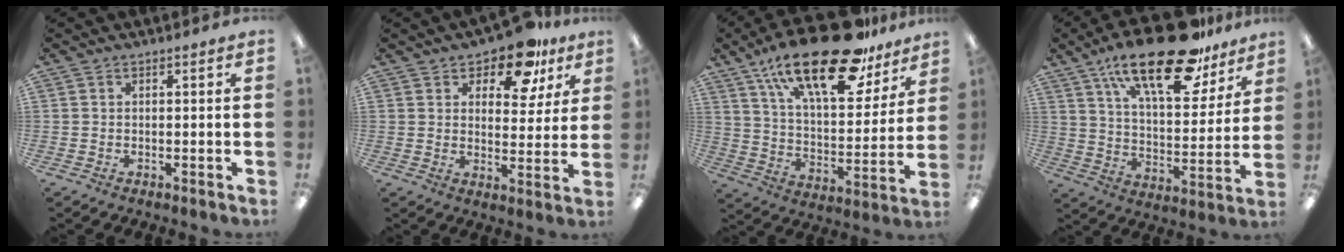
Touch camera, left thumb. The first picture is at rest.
{"total": 11.5, "force": [8.5, 5.0, 5.9], "torque": [-0.089, -0.043, 0.149]}
{"total": 25.8, "force": [17.6, 10.0, 15.9], "torque": [-0.260, -0.100, 0.297]}
{"total": 23.8, "force": [16.4, 9.3, 14.5], "torque": [-0.228, -0.093, 0.274]}